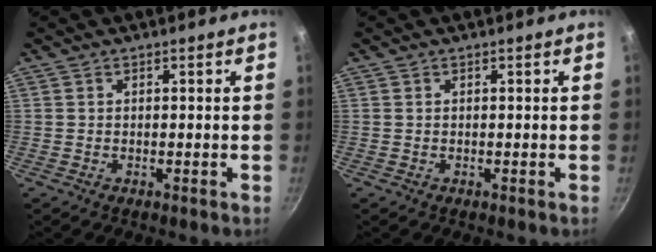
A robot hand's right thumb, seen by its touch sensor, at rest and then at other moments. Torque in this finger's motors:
{"motor_torque": [0.13, -0.07, -0.47, 0.21, -0.03]}